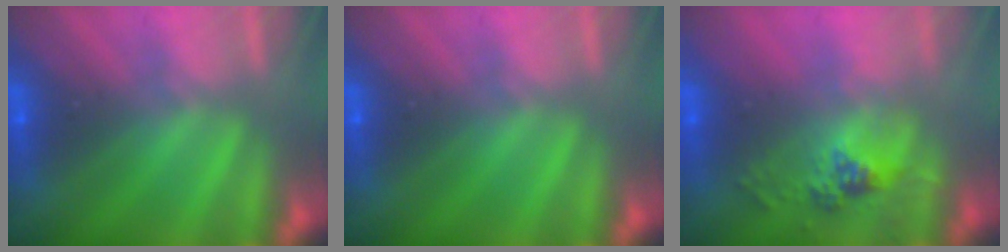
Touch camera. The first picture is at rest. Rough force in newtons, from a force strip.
{"total": 0.0}
{"total": 2.5}